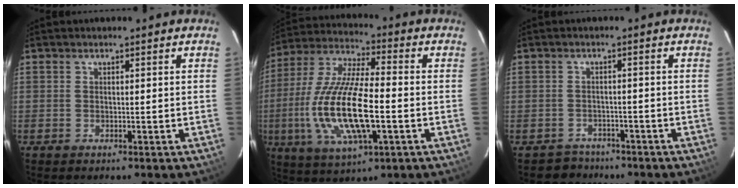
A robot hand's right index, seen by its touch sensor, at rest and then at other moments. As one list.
[{"total": 18.6, "force": [-4.0, 5.8, 17.2], "torque": [-0.356, -0.013, -0.075]}, {"total": 3.9, "force": [-2.8, 2.5, -0.9], "torque": [0.008, 0.023, -0.044]}]